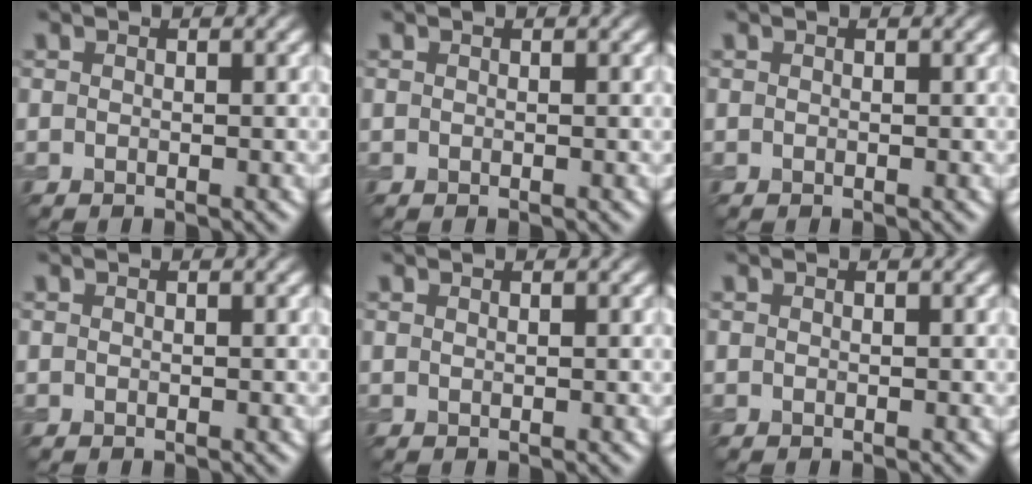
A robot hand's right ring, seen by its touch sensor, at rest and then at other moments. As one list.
[{"total": 0.0}, {"total": 0.0}, {"total": 0.0}, {"total": 0.0}, {"total": 0.0}]